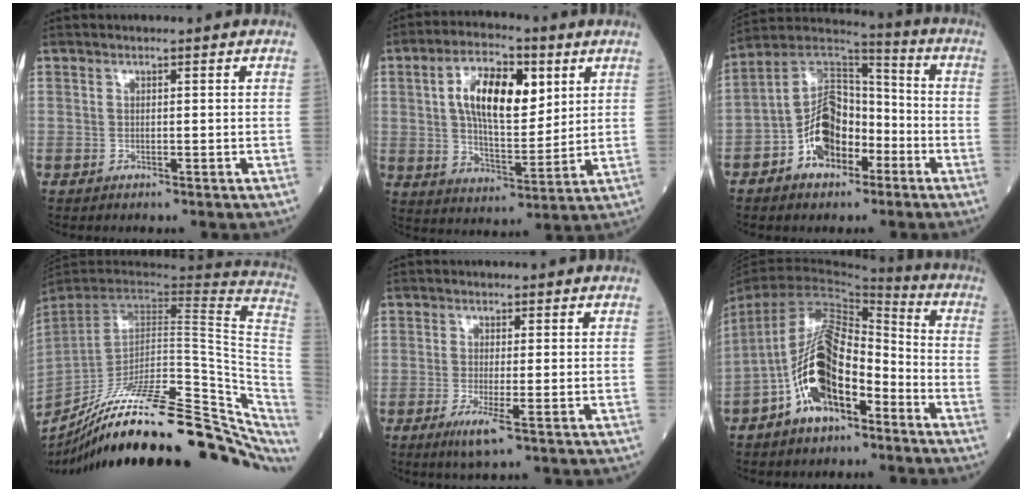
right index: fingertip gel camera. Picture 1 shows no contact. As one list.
[{"total": 12.9, "force": [4.0, 5.3, 11.0], "torque": [-0.200, 0.014, 0.070]}, {"total": 12.0, "force": [-4.9, 7.4, 8.1], "torque": [-0.169, 0.029, -0.086]}, {"total": 34.3, "force": [-23.9, 8.6, 23.1], "torque": [-0.290, -0.028, -0.346]}, {"total": 3.6, "force": [-1.7, 0.1, 3.2], "torque": [-0.061, -0.012, -0.032]}, {"total": 14.6, "force": [-6.2, 6.4, 11.5], "torque": [-0.236, 0.018, -0.107]}]